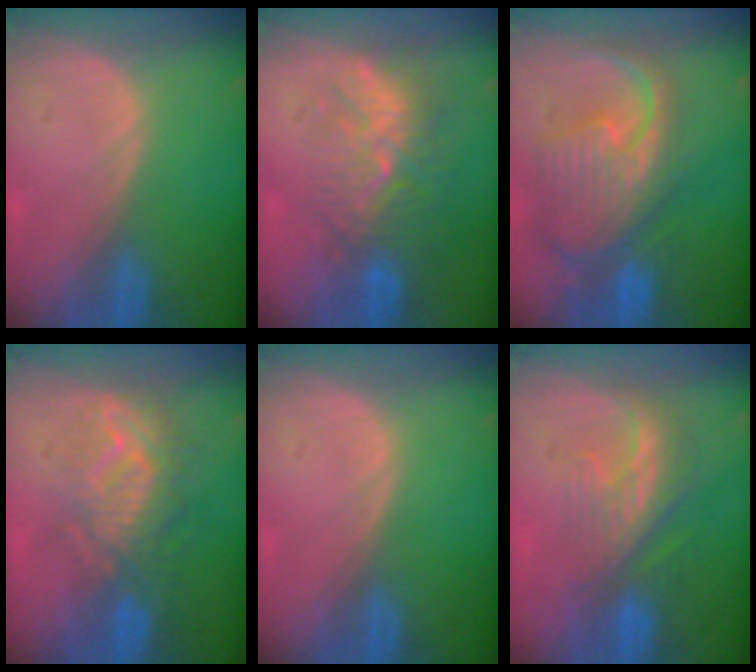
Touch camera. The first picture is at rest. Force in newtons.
{"total": 9.2, "press": 8.6, "slide": 3.4}
{"total": 12.2, "press": 10.5, "slide": 6.2}
{"total": 9.1, "press": 8.7, "slide": 2.7}
{"total": 0.0}
{"total": 8.3, "press": 7.5, "slide": 3.7}